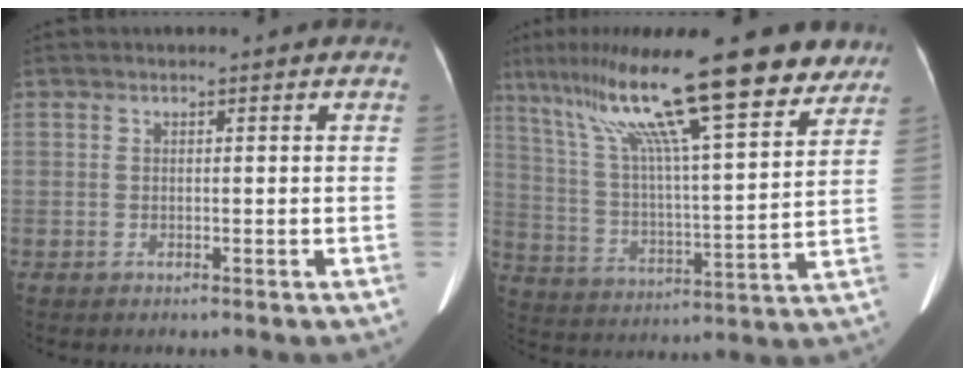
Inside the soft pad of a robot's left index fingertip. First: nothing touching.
{"total": 24.2, "force": [17.1, 2.9, 16.9], "torque": [-0.297, 0.033, 0.274]}